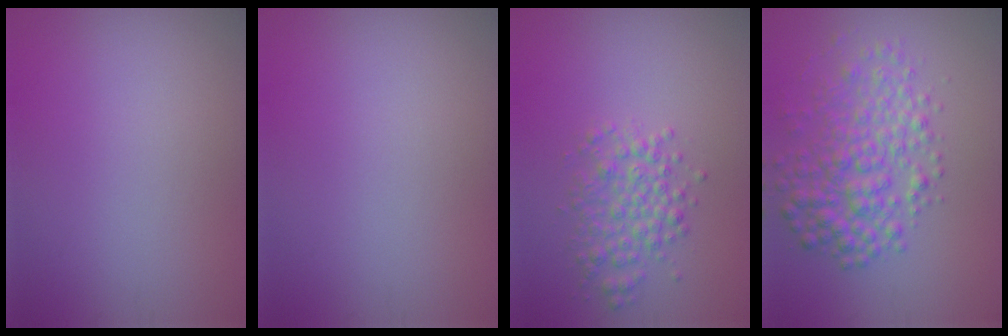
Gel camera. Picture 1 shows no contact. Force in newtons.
{"total": 0.0}
{"total": 3.0, "press": 3.0, "slide": 0.0}
{"total": 5.1, "press": 5.1, "slide": 0.1}